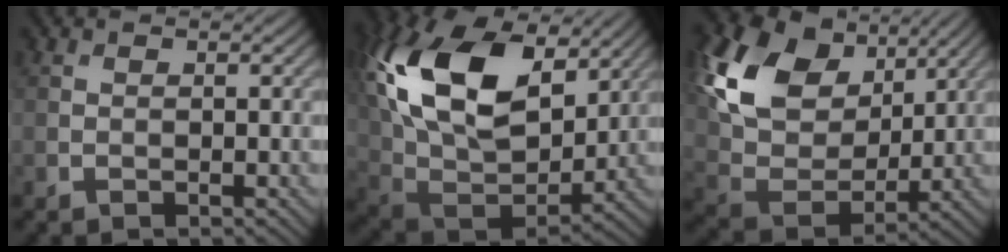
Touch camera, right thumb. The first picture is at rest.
{"total": 20.0, "force": [7.5, 12.0, 14.1], "torque": [-0.315, 0.031, 0.134]}
{"total": 15.1, "force": [6.4, 9.9, 9.4], "torque": [-0.221, 0.015, 0.122]}